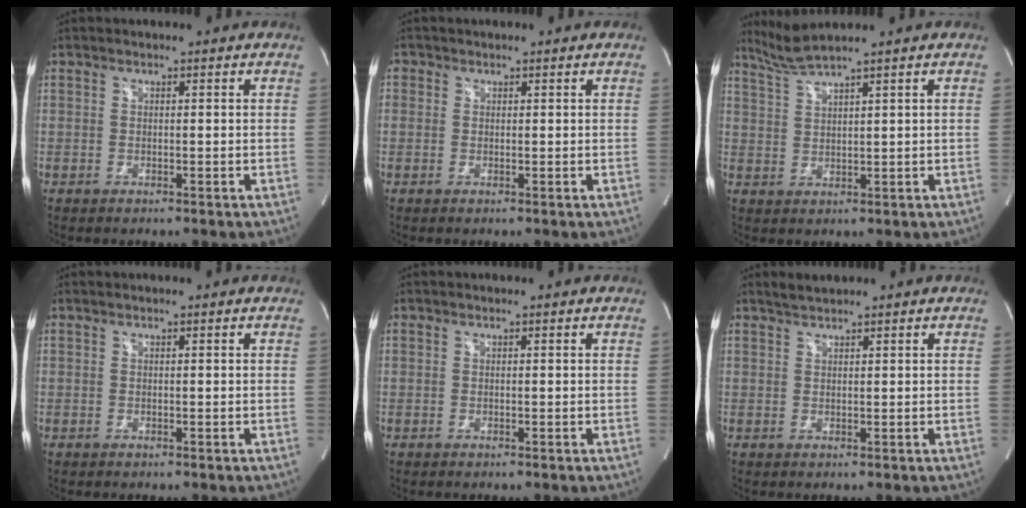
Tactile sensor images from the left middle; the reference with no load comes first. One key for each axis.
{"total": 1.1, "fx": 0.3, "fy": 1.0, "fz": 0.2, "tx": 0.006, "ty": 0.002, "tz": 0.003}
{"total": 4.0, "fx": 3.5, "fy": -1.5, "fz": 1.2, "tx": -0.040, "ty": -0.003, "tz": 0.083}
{"total": 0.0}
{"total": 0.0}
{"total": 1.5, "fx": 1.5, "fy": 0.0, "fz": 0.4, "tx": -0.011, "ty": 0.009, "tz": 0.033}